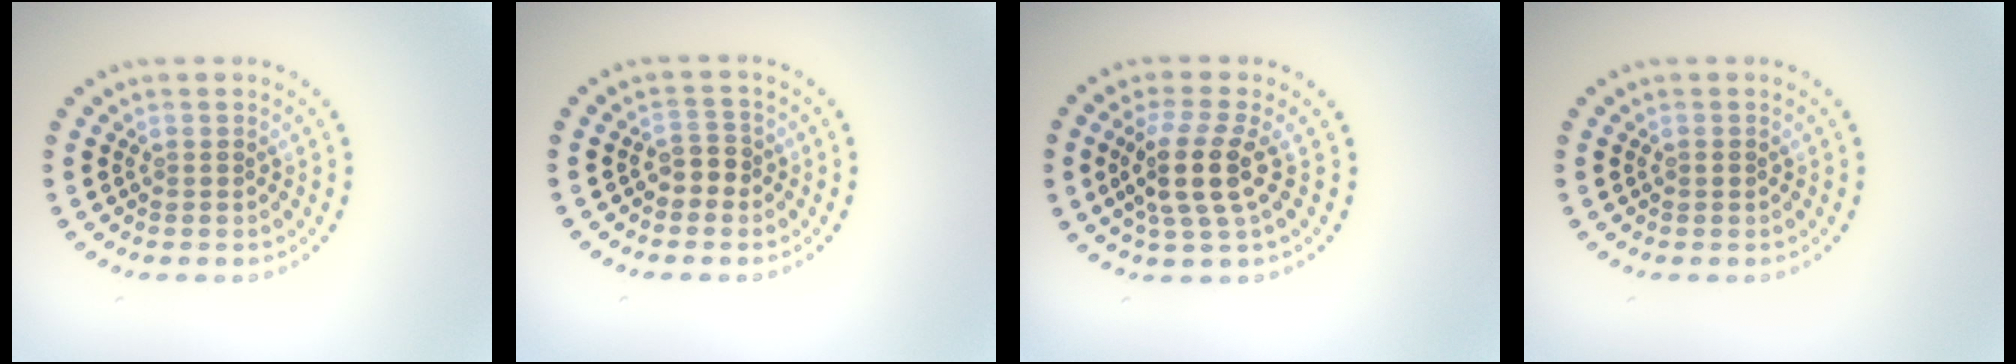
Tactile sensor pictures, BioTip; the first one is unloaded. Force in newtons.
{"total": 1.8, "press": 1.7, "slide": 0.8}
{"total": 4.1, "press": 3.4, "slide": 2.4}
{"total": 0.5, "press": 0.5, "slide": 0.2}